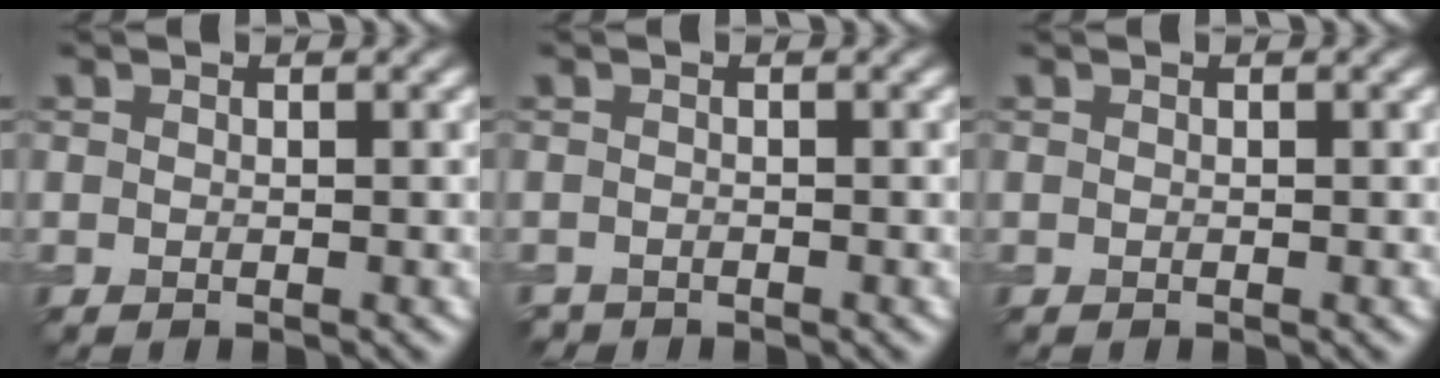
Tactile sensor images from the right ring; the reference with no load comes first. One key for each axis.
{"total": 0.8, "fx": -0.7, "fy": 0.2, "fz": -0.1, "tx": 0.003, "ty": -0.005, "tz": -0.015}
{"total": 0.0}